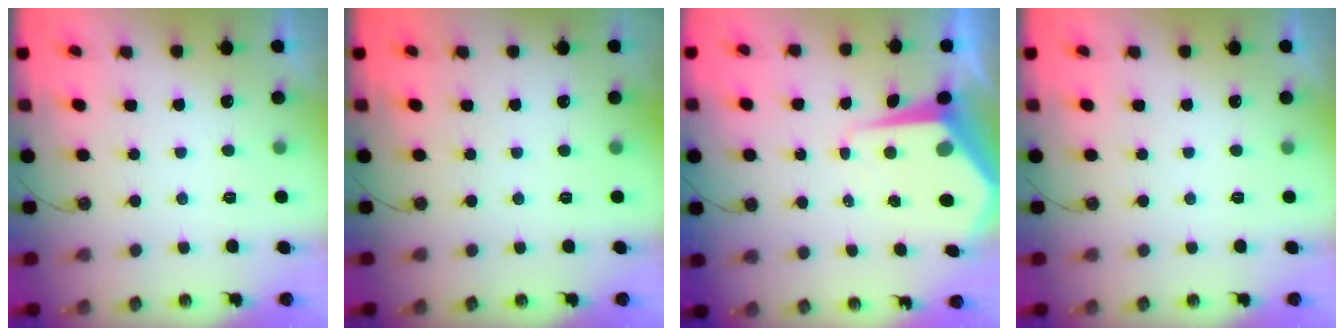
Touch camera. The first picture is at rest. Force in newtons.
{"total": 0.0}
{"total": 8.6, "press": 8.6, "slide": 0.8}
{"total": 0.0}